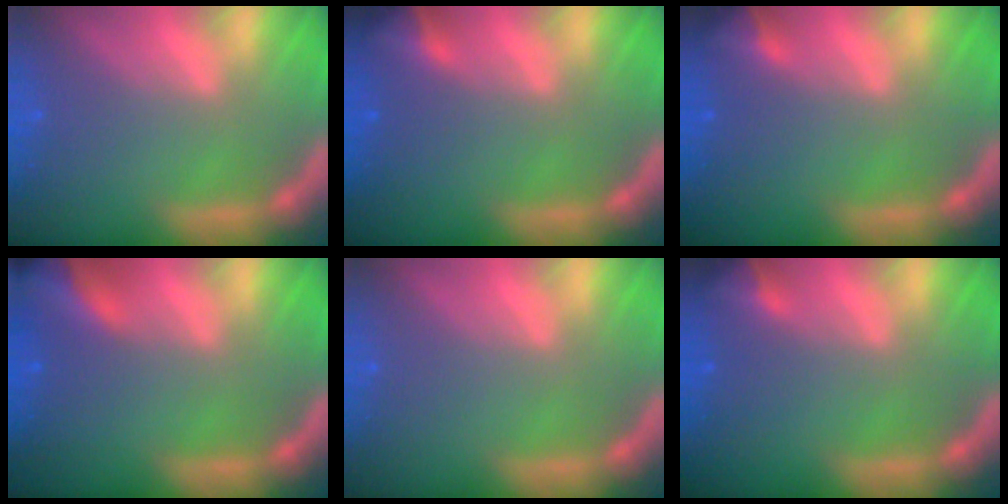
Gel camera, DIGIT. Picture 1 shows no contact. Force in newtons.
{"total": 2.9}
{"total": 2.4}
{"total": 7.9}
{"total": 0.0}
{"total": 2.4}